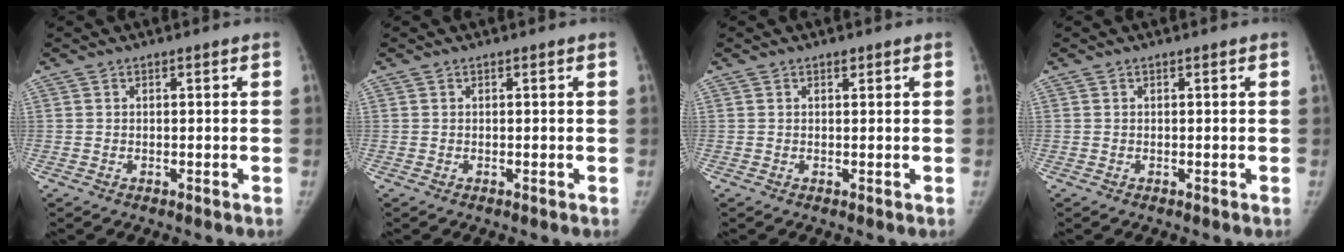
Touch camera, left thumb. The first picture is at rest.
{"total": 0.0}
{"total": 0.8, "force": [0.6, 0.4, 0.4], "torque": [-0.002, -0.003, 0.007]}
{"total": 0.0}